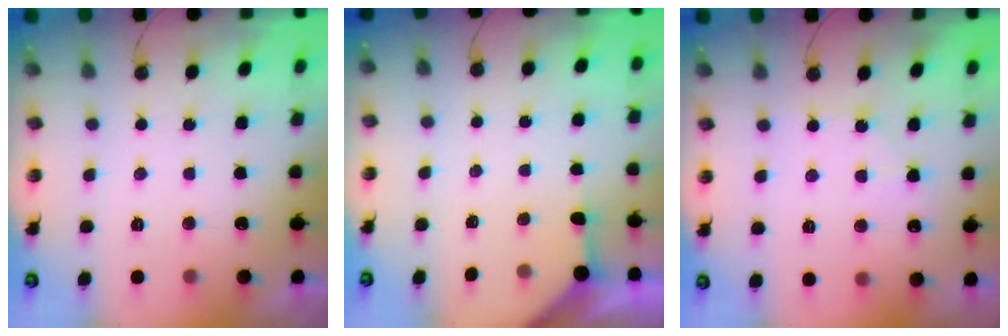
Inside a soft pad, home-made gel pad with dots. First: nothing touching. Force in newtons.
{"total": 2.7, "press": 2.7, "slide": 0.4}
{"total": 5.8, "press": 5.7, "slide": 0.7}